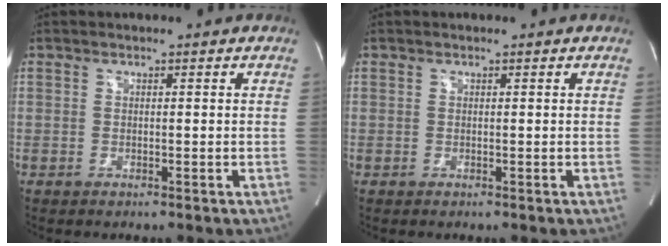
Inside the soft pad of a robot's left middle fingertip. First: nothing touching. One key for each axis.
{"total": 0.0}